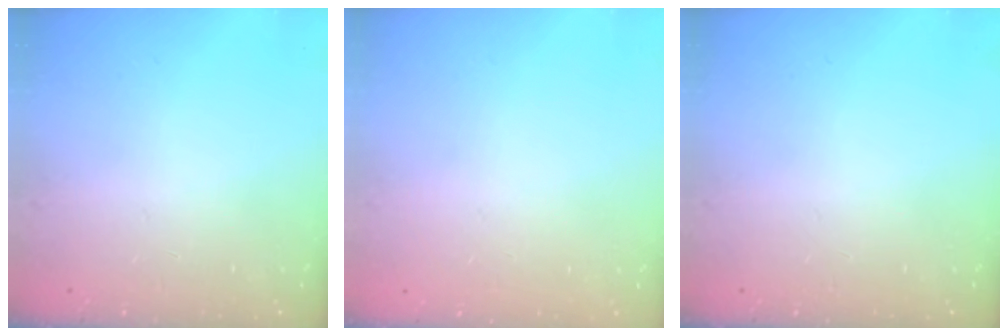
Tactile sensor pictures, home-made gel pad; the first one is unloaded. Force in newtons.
{"total": 0.0}
{"total": 0.0}